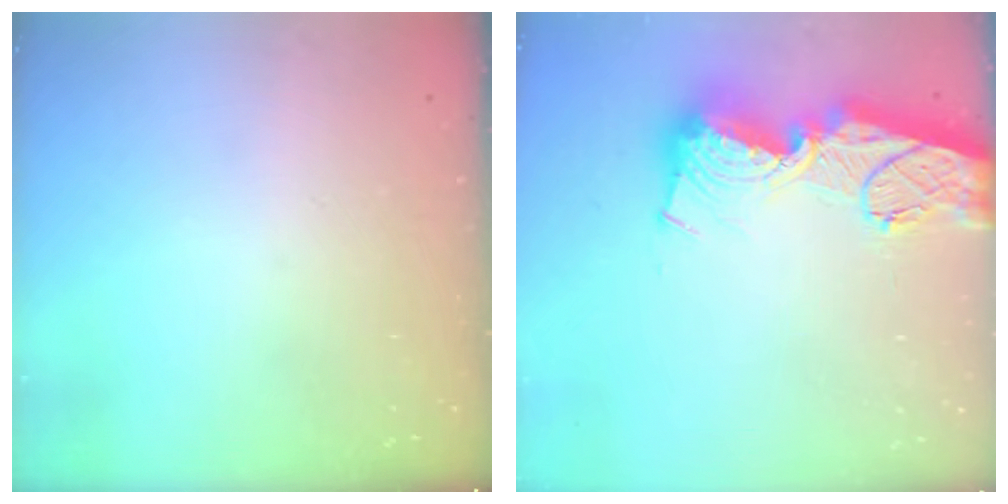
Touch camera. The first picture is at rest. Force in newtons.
{"total": 19.6, "press": 19.5, "slide": 1.9}